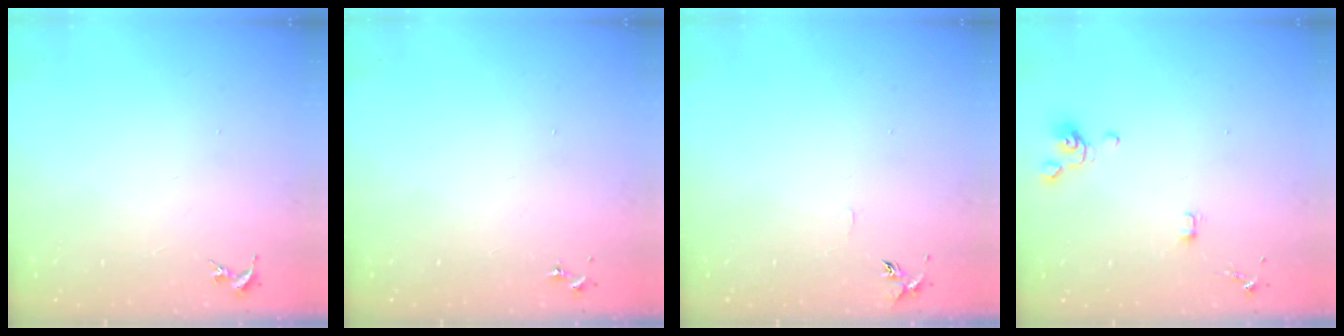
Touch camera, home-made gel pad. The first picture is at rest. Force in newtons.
{"total": 0.0}
{"total": 4.6, "press": 4.5, "slide": 0.4}
{"total": 4.0, "press": 3.9, "slide": 0.8}